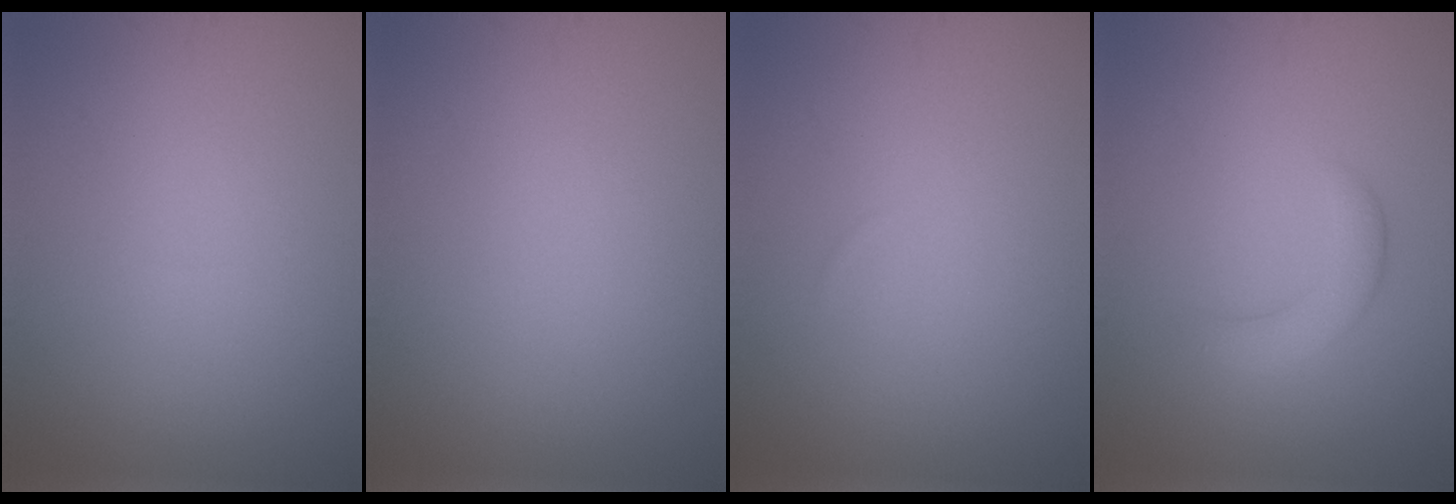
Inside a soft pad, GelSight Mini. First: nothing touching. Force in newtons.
{"total": 0.0}
{"total": 0.0}
{"total": 2.6, "press": 2.6, "slide": 0.1}